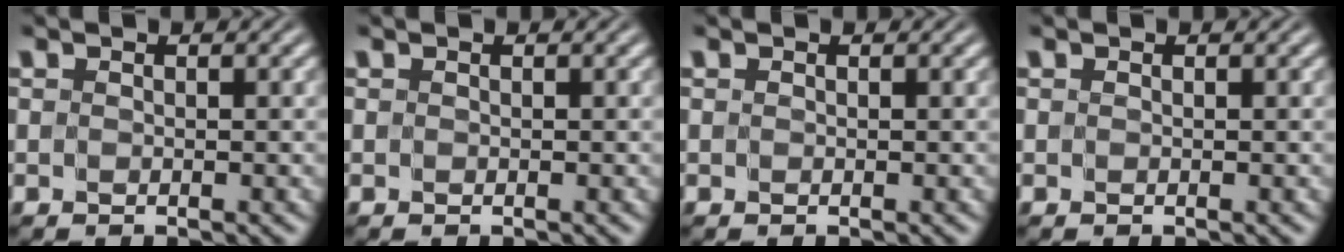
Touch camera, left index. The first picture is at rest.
{"total": 0.0}
{"total": 0.0}
{"total": 0.0}